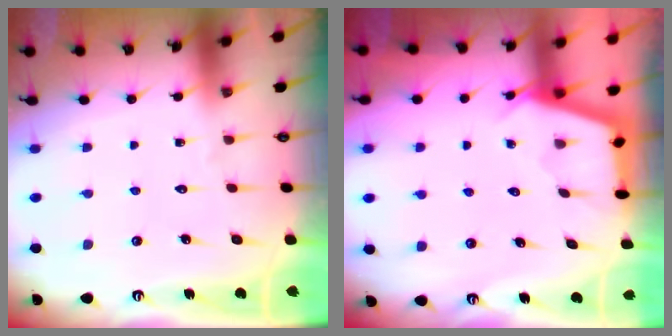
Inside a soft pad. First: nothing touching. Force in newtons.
{"total": 2.8, "press": 2.8, "slide": 0.3}